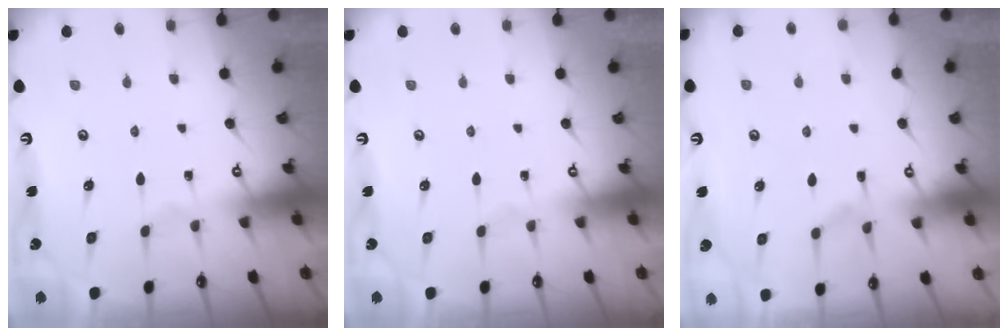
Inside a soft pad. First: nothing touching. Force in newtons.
{"total": 0.0}
{"total": 2.4, "press": 2.2, "slide": 1.1}